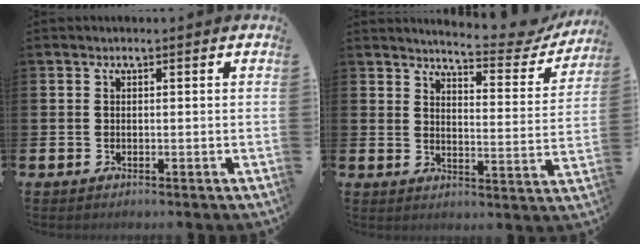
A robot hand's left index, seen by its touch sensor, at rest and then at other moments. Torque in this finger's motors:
{"motor_torque": [0.97, -1.17, 0.47, 0.09]}